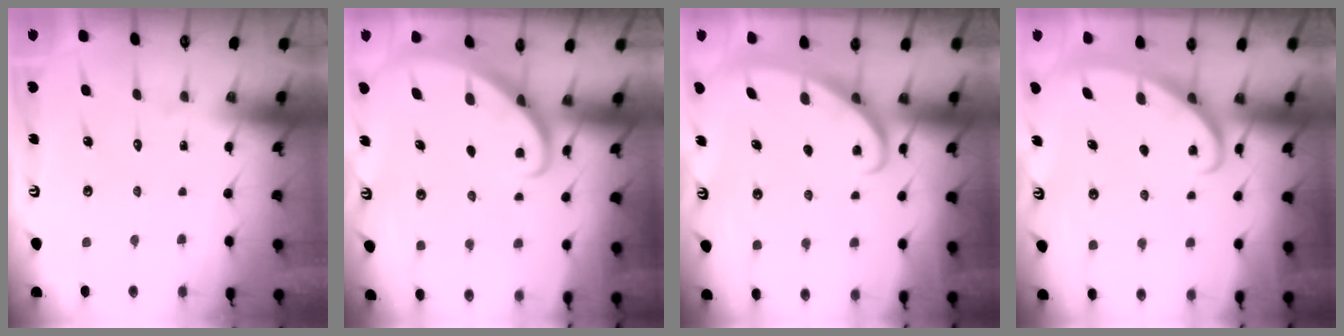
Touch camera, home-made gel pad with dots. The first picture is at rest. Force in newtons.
{"total": 2.5, "press": 2.5, "slide": 0.3}
{"total": 2.9, "press": 2.9, "slide": 0.3}
{"total": 2.9, "press": 2.9, "slide": 0.3}